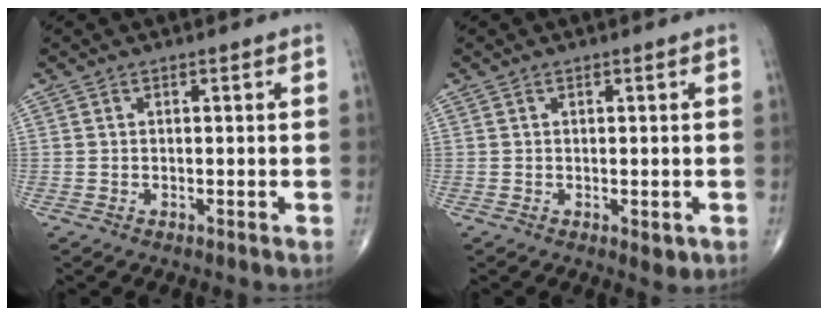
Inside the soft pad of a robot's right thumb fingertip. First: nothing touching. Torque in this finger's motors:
{"motor_torque": [0.29, 0.46, -0.15, -0.09, 0.11]}